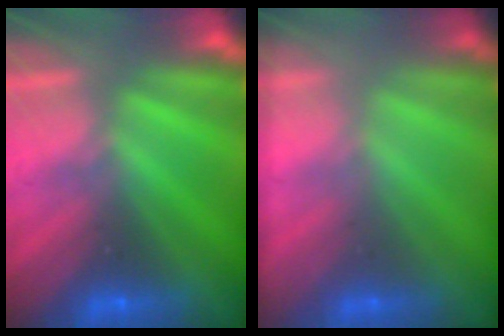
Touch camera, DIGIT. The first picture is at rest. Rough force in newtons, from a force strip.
{"total": 1.7}